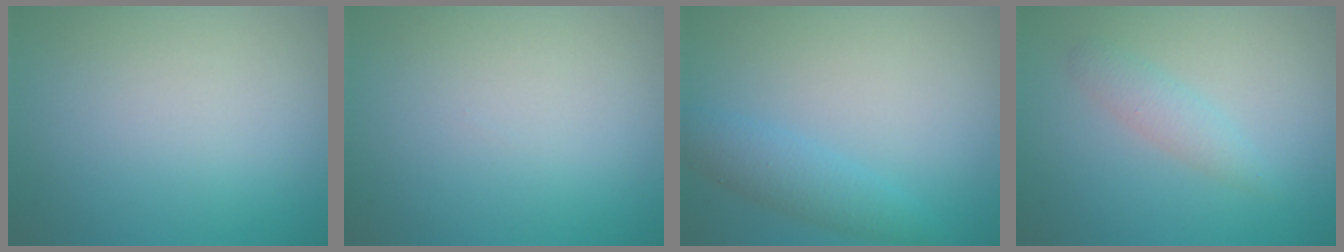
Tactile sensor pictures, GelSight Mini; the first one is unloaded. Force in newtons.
{"total": 0.0}
{"total": 2.7, "press": 2.7, "slide": 0.0}
{"total": 1.8, "press": 1.8, "slide": 0.0}